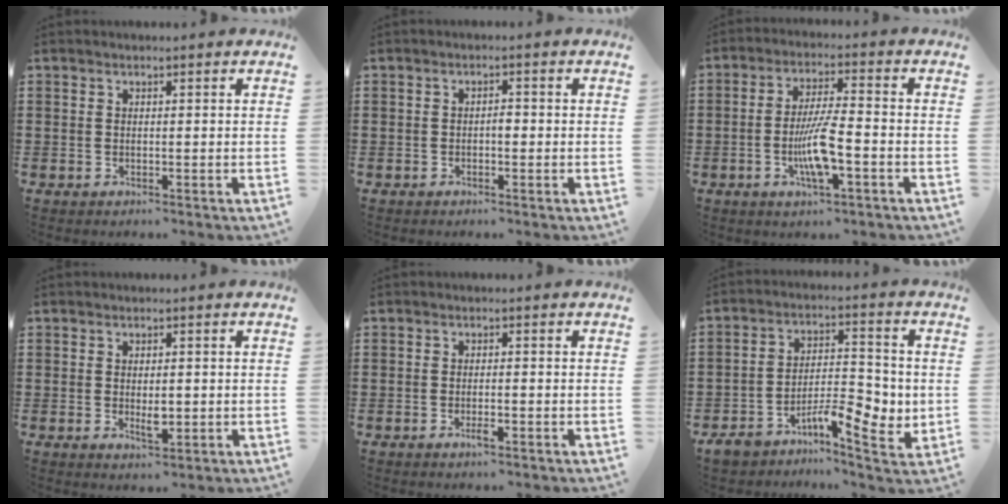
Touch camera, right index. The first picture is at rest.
{"total": 1.4, "force": [-0.4, 0.6, 1.2], "torque": [-0.023, 0.000, -0.008]}
{"total": 7.4, "force": [-2.4, 1.5, 6.8], "torque": [-0.140, -0.007, -0.048]}
{"total": 2.4, "force": [-0.1, 1.0, 2.2], "torque": [-0.033, -0.003, -0.003]}
{"total": 1.6, "force": [-0.8, 0.4, 1.3], "torque": [-0.023, -0.002, -0.014]}
{"total": 9.2, "force": [-4.1, 3.7, 7.3], "torque": [-0.099, 0.011, -0.068]}